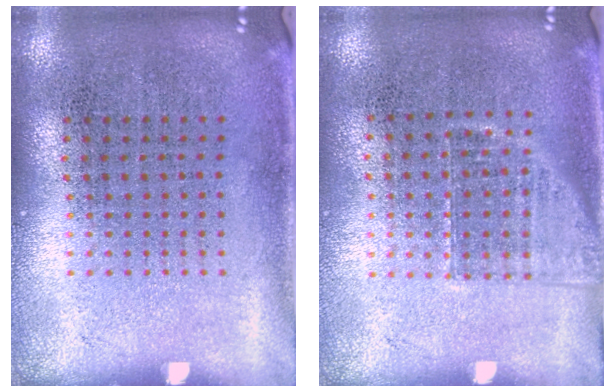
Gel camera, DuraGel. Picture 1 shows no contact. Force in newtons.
{"total": 1.2, "press": 1.0, "slide": 0.7}